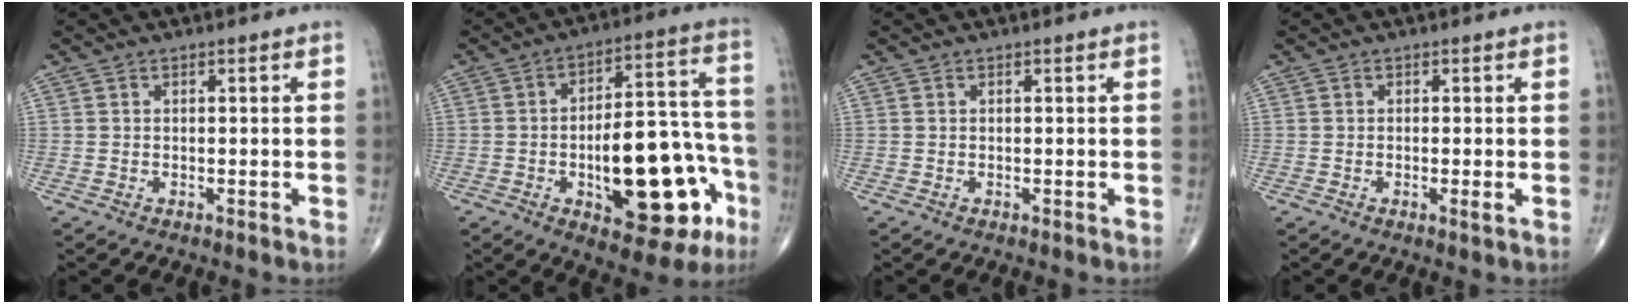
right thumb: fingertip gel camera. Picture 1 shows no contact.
{"total": 22.8, "force": [-7.1, 10.0, 19.2], "torque": [-0.237, 0.048, -0.083]}
{"total": 0.0}
{"total": 1.2, "force": [-0.3, 0.1, 1.1], "torque": [-0.021, -0.006, -0.006]}